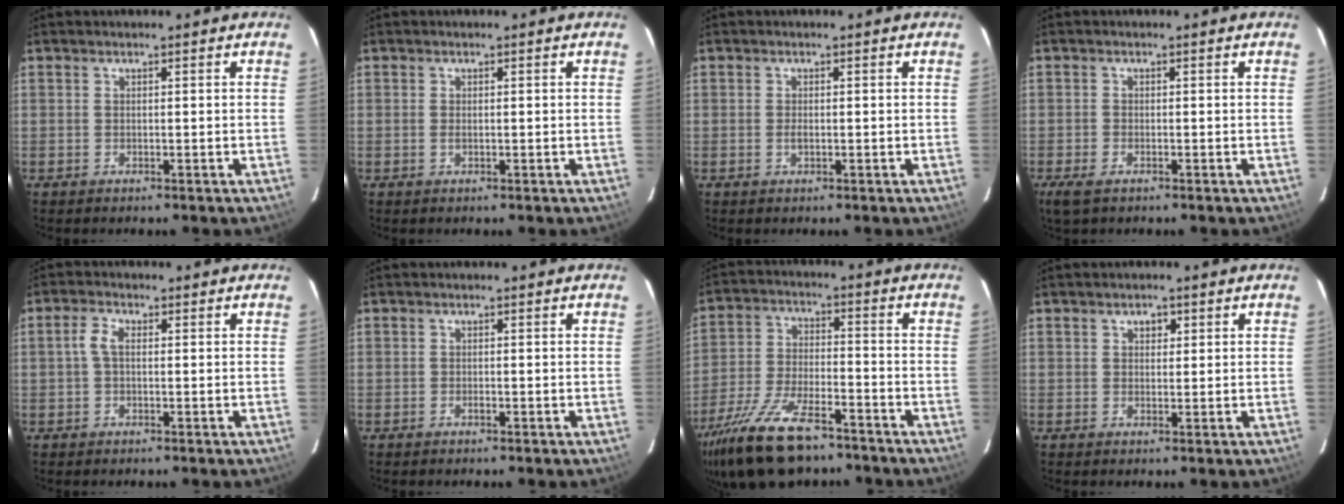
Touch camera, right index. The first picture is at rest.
{"total": 0.8, "force": [-0.1, 0.3, 0.7], "torque": [-0.015, -0.001, -0.002]}
{"total": 1.0, "force": [-0.3, 0.5, 0.9], "torque": [-0.017, -0.001, -0.005]}
{"total": 3.3, "force": [-2.1, 1.5, 2.0], "torque": [-0.049, -0.010, -0.041]}
{"total": 2.6, "force": [0.1, 1.4, 2.2], "torque": [-0.048, 0.008, 0.001]}
{"total": 0.5, "force": [-0.4, 0.2, 0.3], "torque": [-0.004, 0.000, -0.007]}
{"total": 18.5, "force": [-13.7, 6.6, 10.5], "torque": [-0.226, -0.035, -0.241]}
{"total": 1.7, "force": [0.8, 1.4, 0.8], "torque": [-0.008, 0.008, 0.012]}